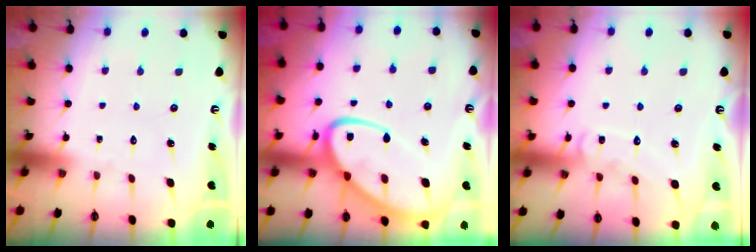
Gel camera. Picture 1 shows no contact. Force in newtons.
{"total": 15.6, "press": 15.5, "slide": 1.5}
{"total": 9.7, "press": 9.7, "slide": 0.7}